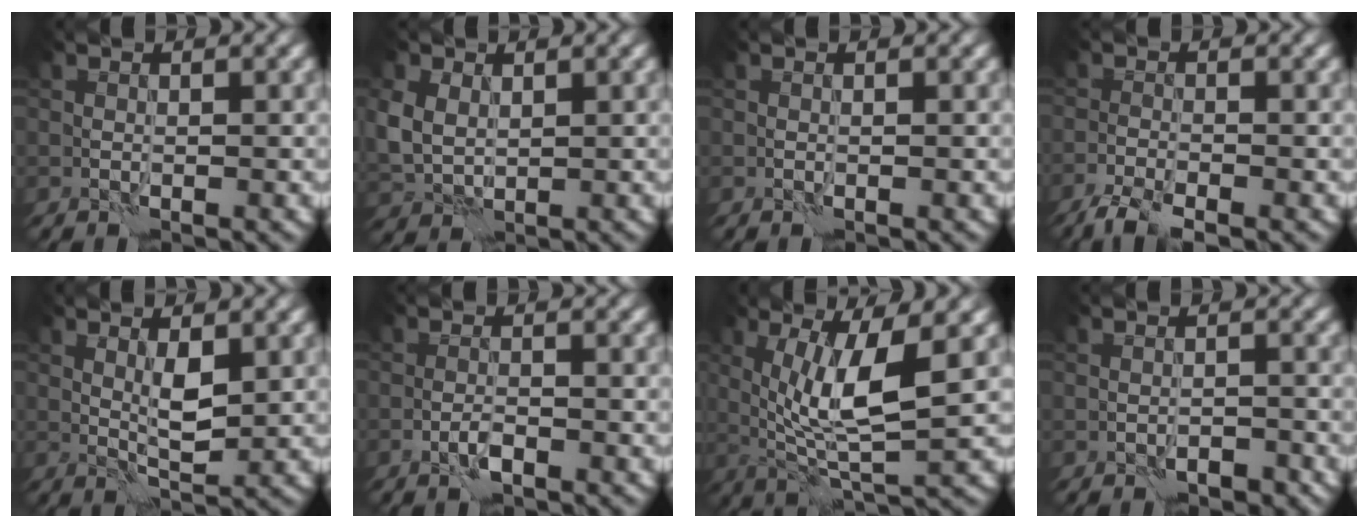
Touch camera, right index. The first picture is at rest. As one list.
[{"total": 3.9, "force": [1.1, 3.0, 2.2], "torque": [-0.062, -0.004, 0.026]}, {"total": 0.0}, {"total": 3.4, "force": [-2.8, 0.6, 1.9], "torque": [-0.041, -0.008, -0.058]}, {"total": 2.3, "force": [1.1, 0.5, 1.9], "torque": [-0.038, -0.007, 0.022]}, {"total": 1.2, "force": [-0.8, 0.3, 0.9], "torque": [-0.019, 0.002, -0.018]}, {"total": 6.8, "force": [1.4, 1.8, 6.4], "torque": [-0.123, -0.009, 0.031]}, {"total": 1.5, "force": [-1.2, 0.7, 0.5], "torque": [-0.003, 0.006, -0.018]}]